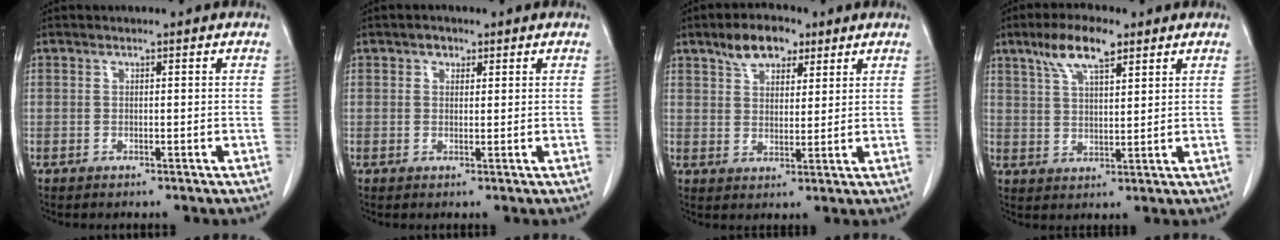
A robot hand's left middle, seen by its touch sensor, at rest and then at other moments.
{"total": 1.5, "force": [0.9, 1.1, 0.5], "torque": [-0.008, 0.001, 0.012]}
{"total": 6.9, "force": [4.5, 3.5, 3.9], "torque": [-0.067, 0.016, 0.079]}
{"total": 7.9, "force": [5.0, 2.2, 5.7], "torque": [-0.116, 0.013, 0.094]}